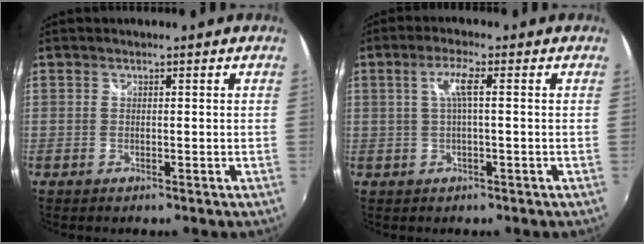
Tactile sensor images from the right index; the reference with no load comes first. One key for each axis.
{"total": 3.6, "fx": 0.4, "fy": 0.0, "fz": 3.6, "tx": -0.071, "ty": 0.005, "tz": 0.008}